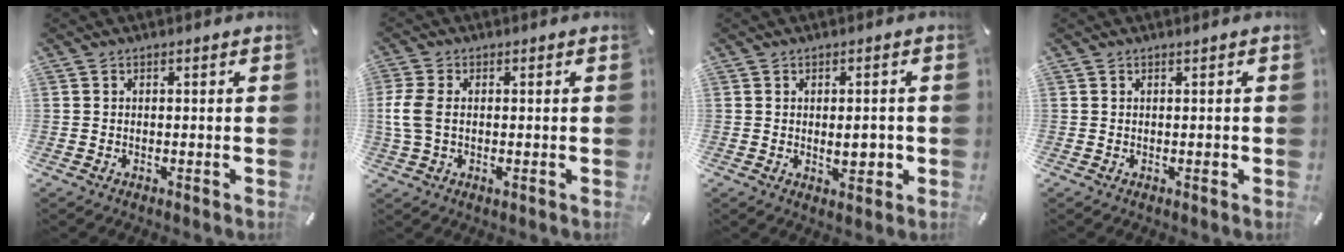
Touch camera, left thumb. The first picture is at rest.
{"total": 5.5, "force": [-0.2, 3.1, 4.6], "torque": [-0.106, -0.003, -0.006]}
{"total": 4.5, "force": [-0.2, 2.5, 3.8], "torque": [-0.043, -0.004, -0.007]}
{"total": 1.0, "force": [-0.2, 0.2, 1.0], "torque": [-0.016, -0.002, -0.002]}